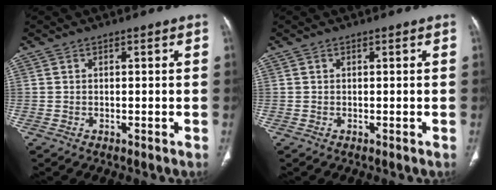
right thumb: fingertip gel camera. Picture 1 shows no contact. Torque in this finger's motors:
{"motor_torque": [0.21, 0.09, 0.25, -0.11, -0.07]}